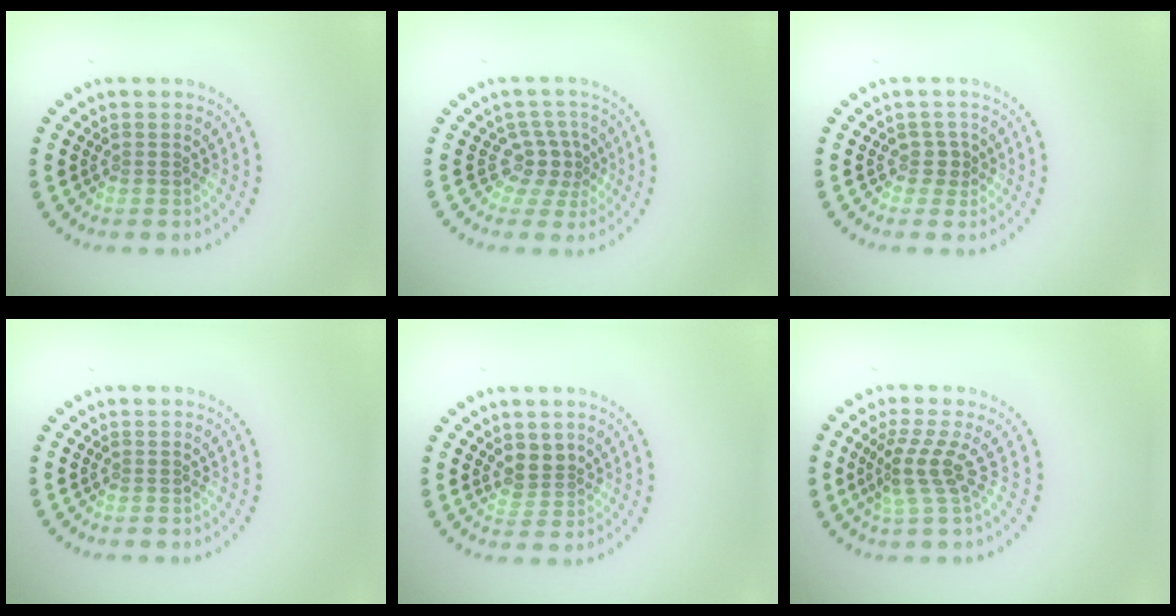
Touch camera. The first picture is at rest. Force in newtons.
{"total": 2.5, "press": 1.8, "slide": 1.8}
{"total": 1.1, "press": 0.8, "slide": 0.7}
{"total": 0.0}
{"total": 2.1, "press": 1.6, "slide": 1.3}
{"total": 2.9, "press": 2.0, "slide": 2.2}